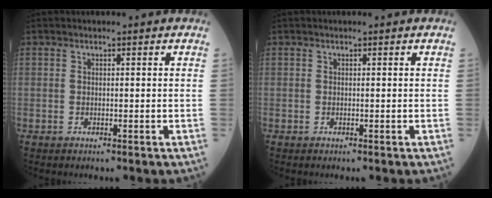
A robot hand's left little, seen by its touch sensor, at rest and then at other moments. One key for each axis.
{"total": 0.0}